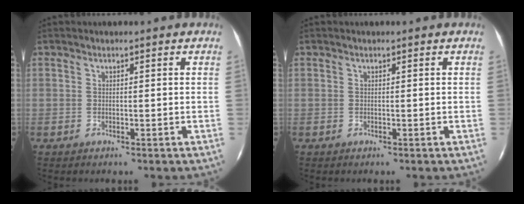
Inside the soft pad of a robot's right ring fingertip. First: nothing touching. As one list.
[{"total": 0.0}]